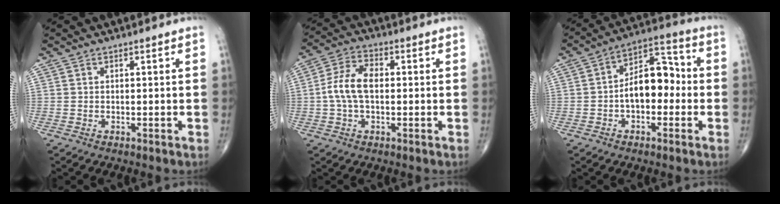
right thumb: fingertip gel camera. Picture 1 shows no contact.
{"total": 7.9, "force": [-0.1, 4.5, 6.5], "torque": [-0.133, 0.021, -0.009]}
{"total": 11.1, "force": [-1.2, 6.5, 8.8], "torque": [-0.117, 0.039, -0.033]}